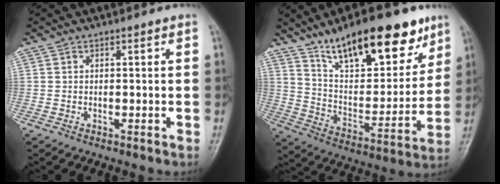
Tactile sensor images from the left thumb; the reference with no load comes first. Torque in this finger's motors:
{"motor_torque": [1.45, 1.47, 1.44, -1.33, 0.23]}